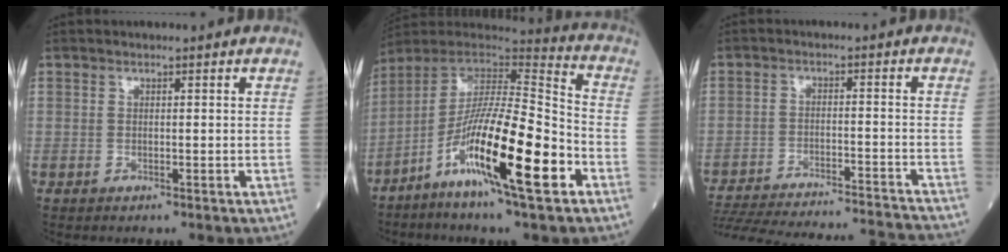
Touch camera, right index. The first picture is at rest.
{"total": 18.9, "force": [-7.9, 1.3, 17.1], "torque": [-0.319, -0.025, -0.145]}
{"total": 28.6, "force": [-26.6, 1.8, 10.4], "torque": [-0.188, -0.050, -0.363]}